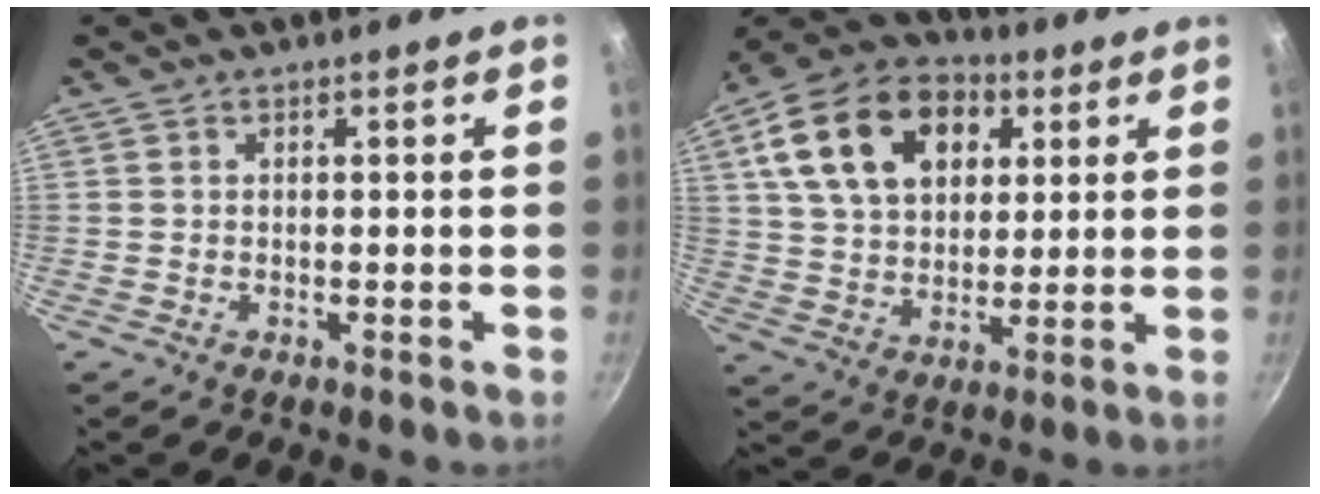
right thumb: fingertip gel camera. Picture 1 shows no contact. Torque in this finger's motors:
{"motor_torque": [-0.91, 2.03, 0.06, 0.51, 0.26]}